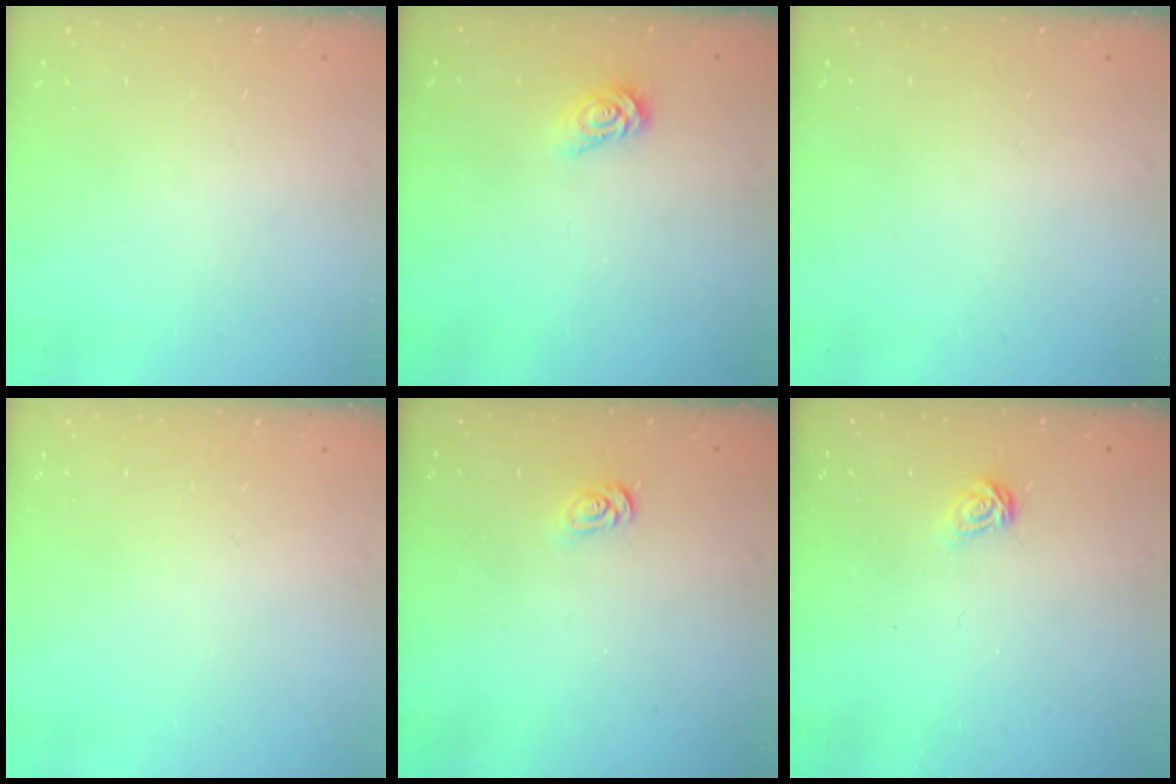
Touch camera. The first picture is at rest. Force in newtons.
{"total": 3.5, "press": 3.5, "slide": 0.3}
{"total": 0.0}
{"total": 0.0}
{"total": 3.2, "press": 3.1, "slide": 0.4}
{"total": 4.3, "press": 4.3, "slide": 0.3}